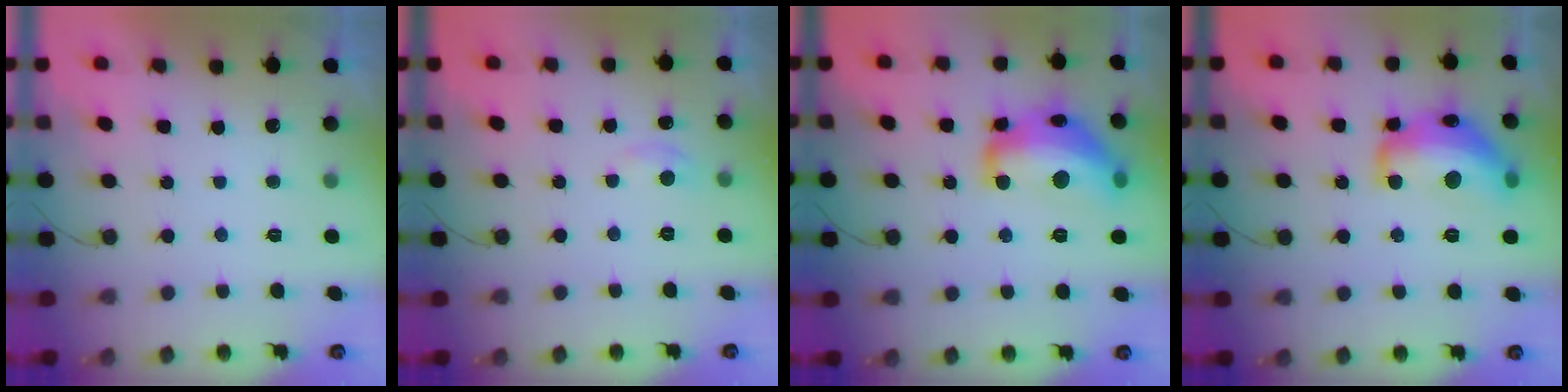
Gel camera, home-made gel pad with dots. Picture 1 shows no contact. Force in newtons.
{"total": 3.5, "press": 3.5, "slide": 0.5}
{"total": 19.6, "press": 19.5, "slide": 1.1}
{"total": 18.0, "press": 17.9, "slide": 1.0}